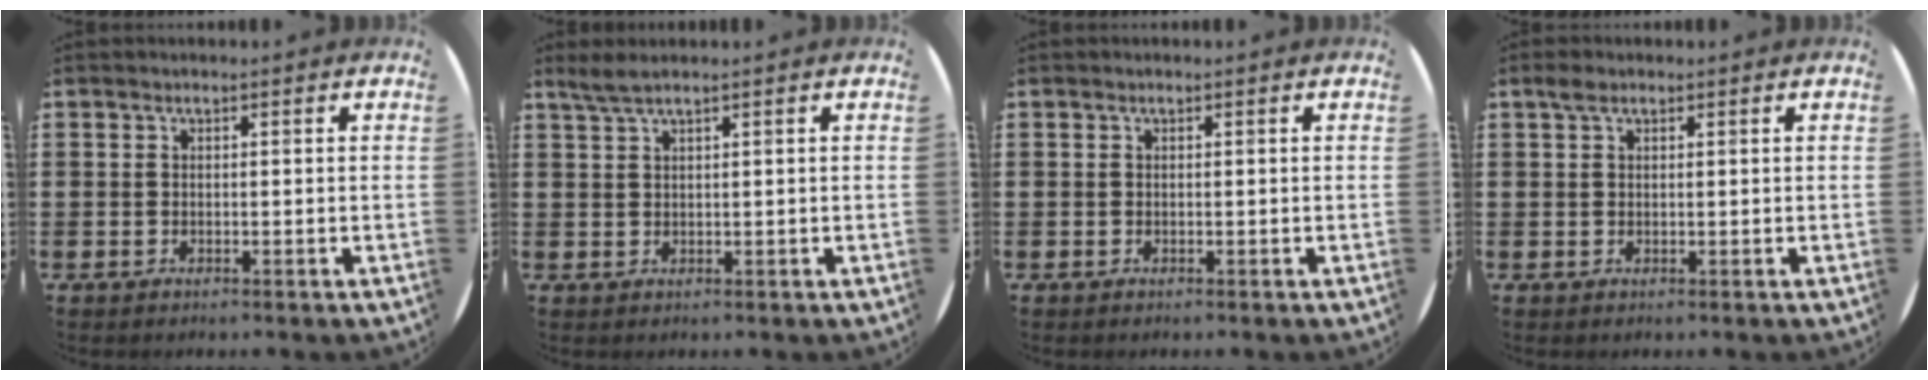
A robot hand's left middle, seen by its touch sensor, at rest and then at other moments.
{"total": 1.9, "force": [1.5, -0.1, 1.2], "torque": [-0.026, 0.001, 0.027]}
{"total": 0.0}
{"total": 1.4, "force": [0.9, 0.8, 0.7], "torque": [-0.008, 0.002, 0.014]}